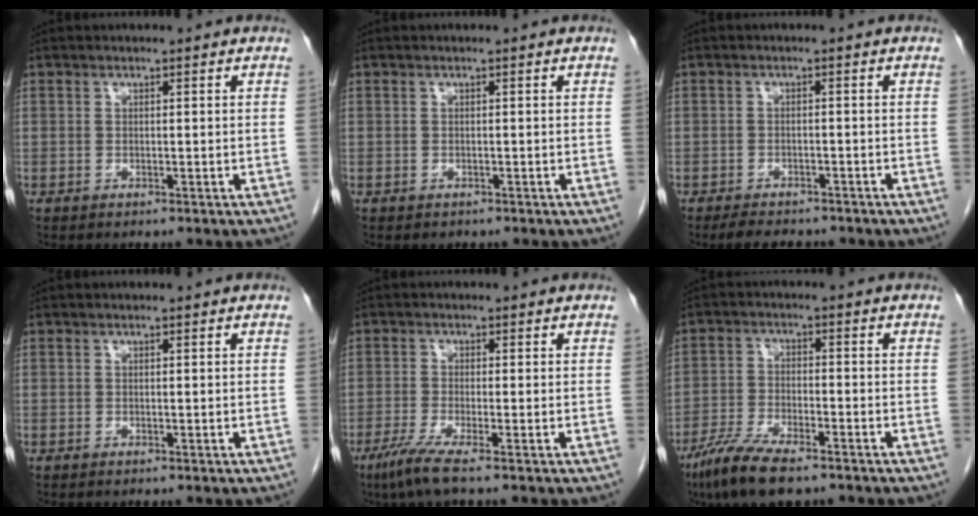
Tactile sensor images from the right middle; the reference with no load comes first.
{"total": 0.5, "force": [-0.4, 0.4, 0.1], "torque": [-0.008, 0.002, -0.003]}
{"total": 5.4, "force": [-4.6, 2.0, 2.1], "torque": [-0.032, -0.006, -0.064]}
{"total": 0.0}
{"total": 4.1, "force": [-2.6, -0.4, 3.1], "torque": [-0.069, -0.015, -0.057]}
{"total": 10.0, "force": [-7.3, 3.0, 6.2], "torque": [-0.120, -0.017, -0.130]}